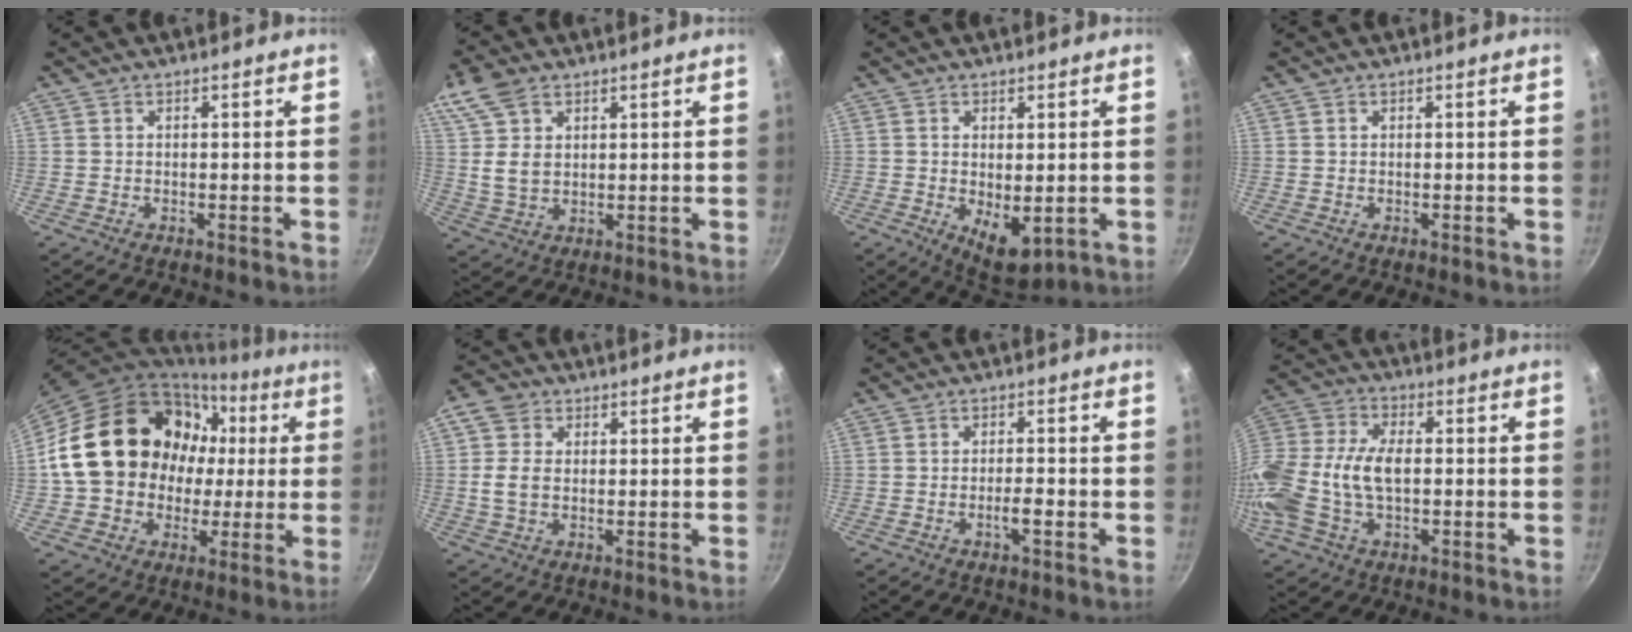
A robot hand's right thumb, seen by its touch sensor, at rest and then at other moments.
{"total": 9.3, "force": [4.4, 6.0, 5.7], "torque": [-0.094, -0.010, 0.088]}
{"total": 7.1, "force": [-0.5, 3.6, 6.1], "torque": [-0.076, -0.017, 0.007]}
{"total": 0.0}
{"total": 21.0, "force": [2.4, 17.7, 11.2], "torque": [-0.158, 0.042, 0.053]}
{"total": 6.4, "force": [0.8, 5.0, 4.0], "torque": [-0.059, 0.003, 0.007]}
{"total": 2.3, "force": [-1.0, 0.4, 2.1], "torque": [-0.037, 0.010, -0.019]}
{"total": 17.2, "force": [-1.3, 10.4, 13.6], "torque": [-0.297, 0.022, -0.036]}